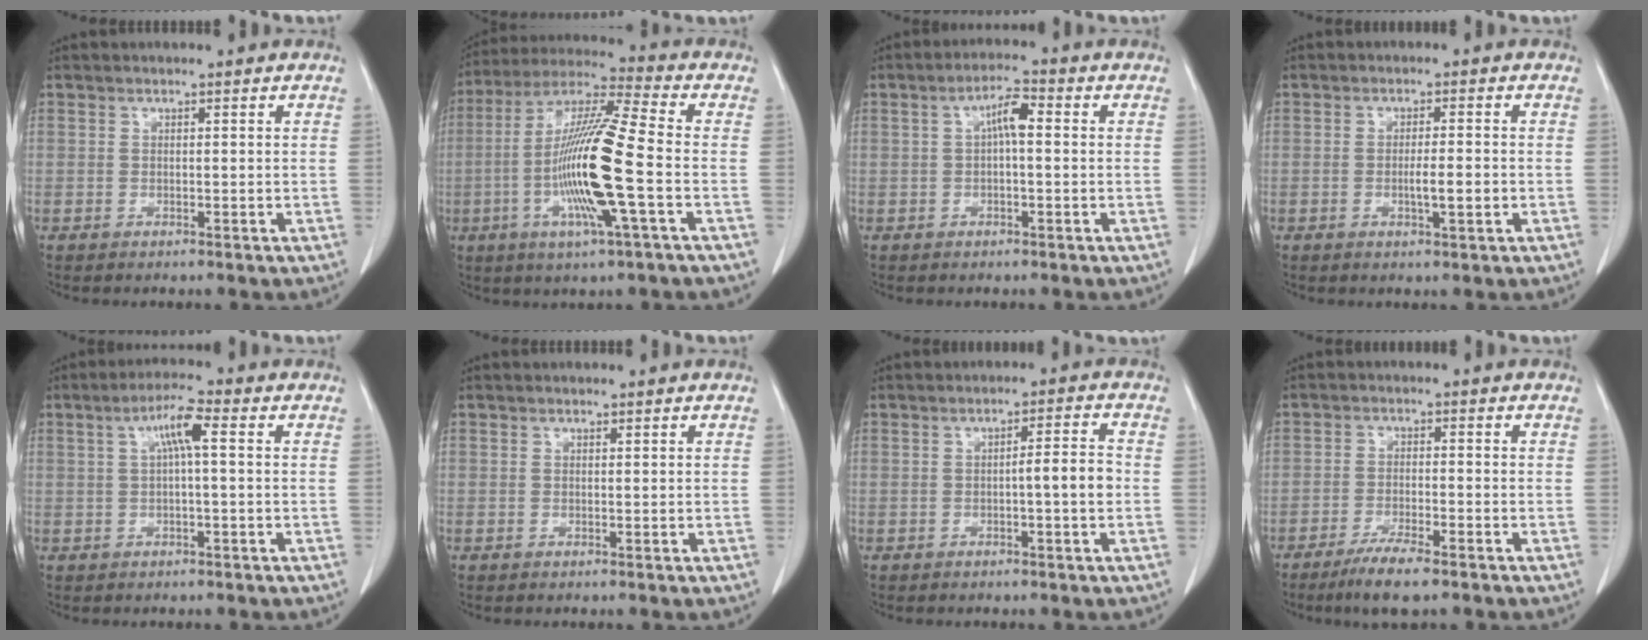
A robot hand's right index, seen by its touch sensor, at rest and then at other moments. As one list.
[{"total": 16.4, "force": [-3.4, 0.1, 16.0], "torque": [-0.318, -0.009, -0.074]}, {"total": 4.1, "force": [0.5, 0.9, 4.0], "torque": [-0.070, 0.012, 0.005]}, {"total": 3.4, "force": [-0.8, 0.2, 3.3], "torque": [-0.055, -0.003, -0.012]}, {"total": 4.8, "force": [1.1, 0.4, 4.7], "torque": [-0.088, 0.014, 0.019]}, {"total": 0.0}, {"total": 3.9, "force": [-0.7, 0.0, 3.8], "torque": [-0.053, 0.005, -0.013]}, {"total": 6.0, "force": [-4.3, 0.5, 4.1], "torque": [-0.077, -0.013, -0.073]}]